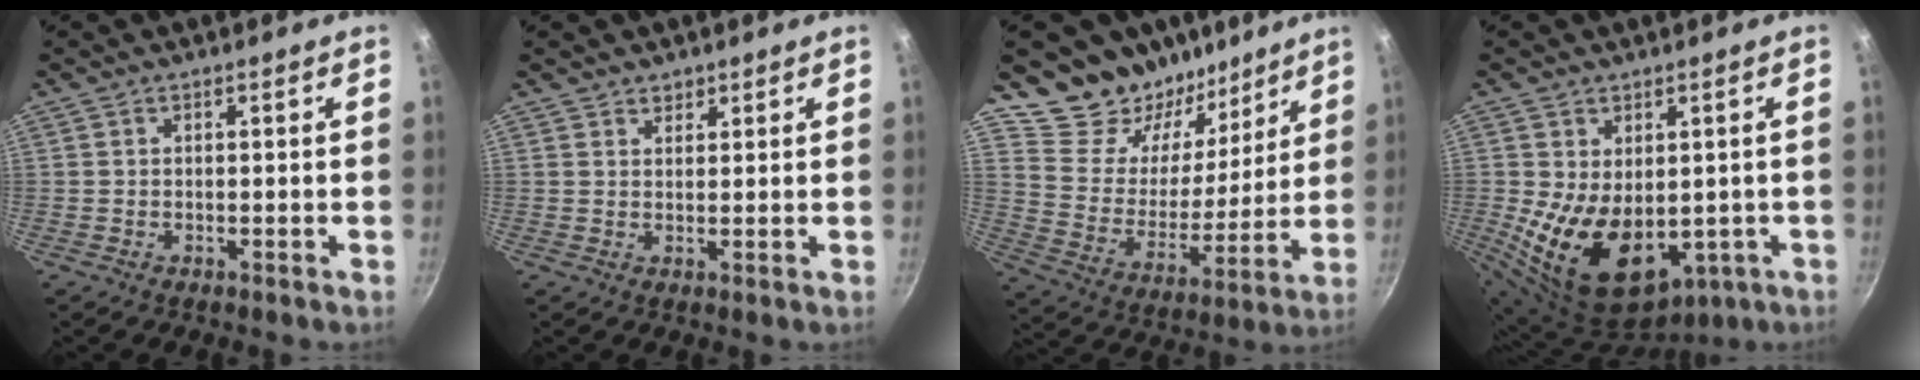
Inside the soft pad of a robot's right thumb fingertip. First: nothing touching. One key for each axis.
{"total": 1.7, "fx": 1.3, "fy": 1.1, "fz": 0.3, "tx": 0.007, "ty": -0.007, "tz": 0.019}
{"total": 17.1, "fx": 13.8, "fy": 9.4, "fz": 3.6, "tx": -0.020, "ty": -0.122, "tz": 0.233}
{"total": 17.1, "fx": -1.7, "fy": 11.0, "fz": 13.0, "tx": -0.212, "ty": -0.018, "tz": 0.005}